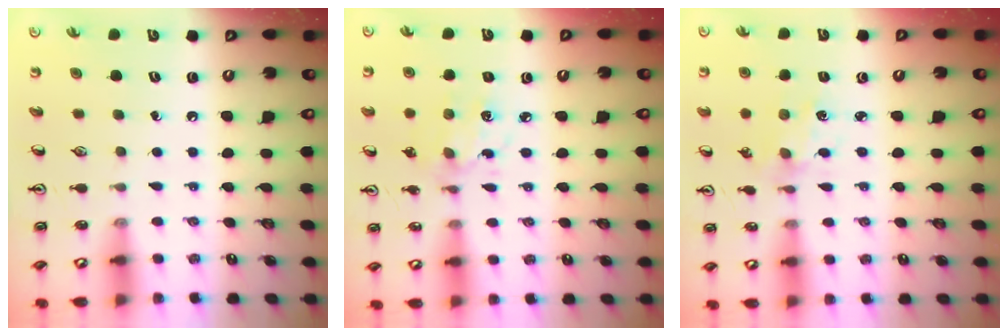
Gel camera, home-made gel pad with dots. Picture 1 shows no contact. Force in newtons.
{"total": 5.4, "press": 5.4, "slide": 0.5}
{"total": 1.9, "press": 1.9, "slide": 0.3}